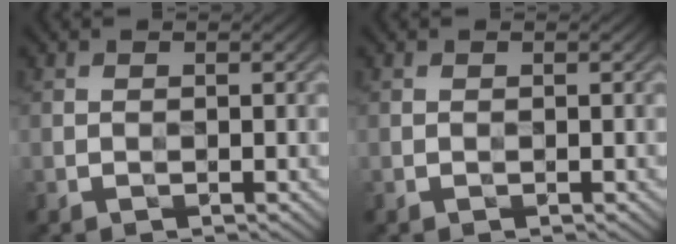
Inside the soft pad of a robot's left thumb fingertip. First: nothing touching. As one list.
[{"total": 0.0}]